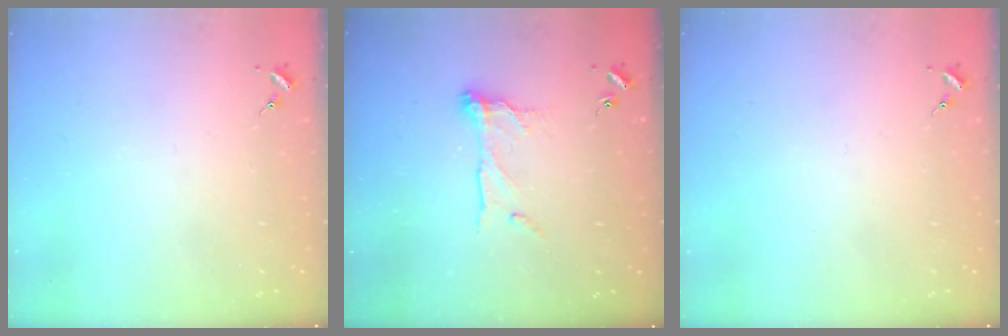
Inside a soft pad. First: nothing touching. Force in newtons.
{"total": 11.4, "press": 11.3, "slide": 1.0}
{"total": 0.0}